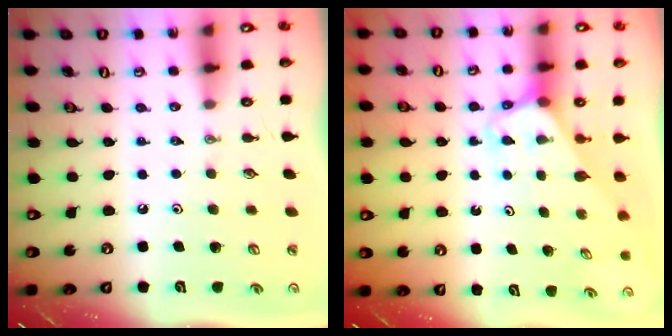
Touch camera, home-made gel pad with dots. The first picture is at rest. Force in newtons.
{"total": 3.1, "press": 3.1, "slide": 0.2}